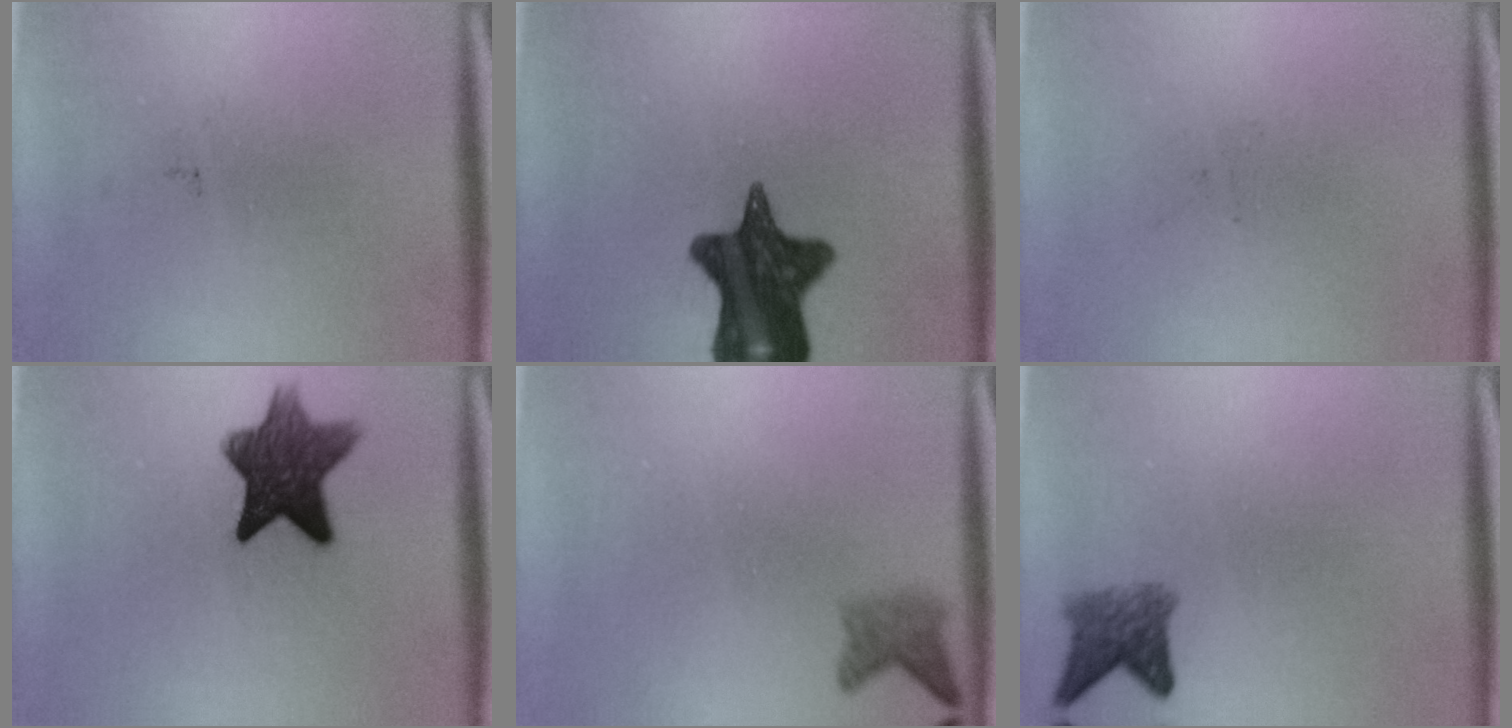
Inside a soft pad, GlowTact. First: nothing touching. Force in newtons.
{"total": 14.2}
{"total": 0.0}
{"total": 9.8}
{"total": 2.1}
{"total": 3.3}